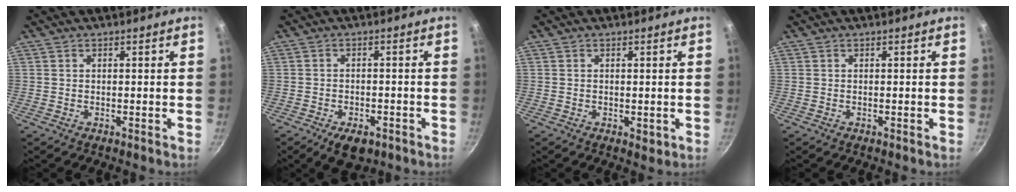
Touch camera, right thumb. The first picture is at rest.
{"total": 6.3, "force": [-3.6, 3.4, 3.9], "torque": [-0.053, 0.018, -0.046]}
{"total": 1.6, "force": [-0.2, 1.0, 1.2], "torque": [-0.016, -0.004, -0.002]}
{"total": 0.0}